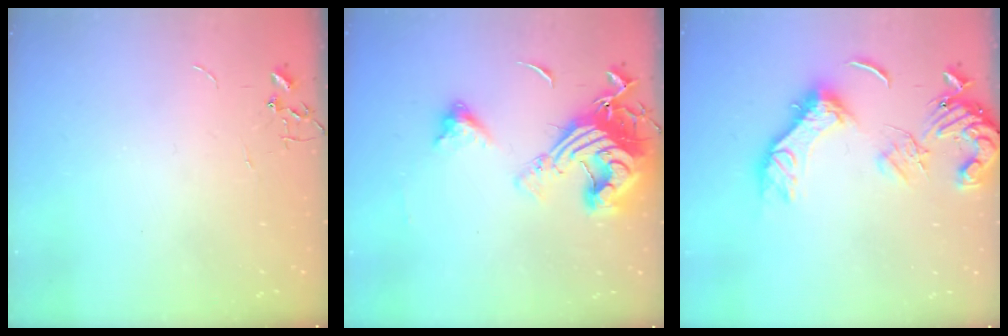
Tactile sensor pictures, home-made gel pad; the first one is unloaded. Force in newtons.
{"total": 18.4, "press": 18.3, "slide": 2.0}
{"total": 16.1, "press": 16.0, "slide": 2.2}